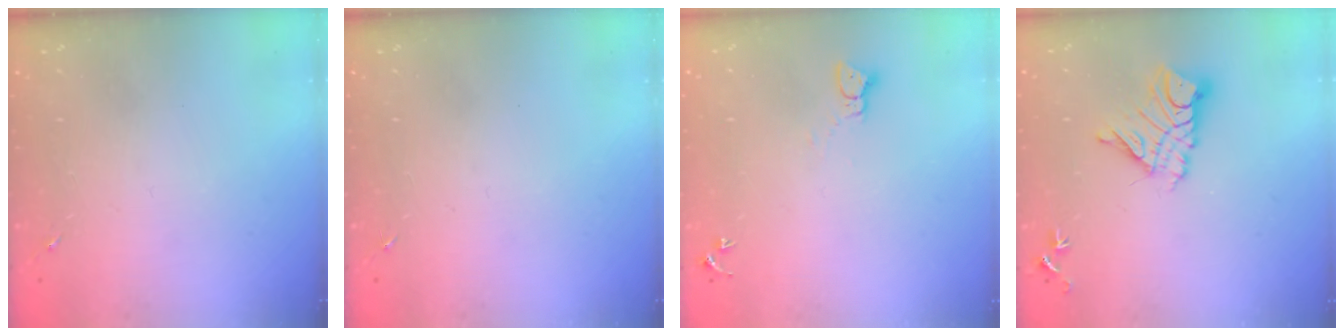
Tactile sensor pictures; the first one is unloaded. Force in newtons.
{"total": 0.0}
{"total": 2.3, "press": 2.3, "slide": 0.3}
{"total": 11.9, "press": 11.9, "slide": 1.1}